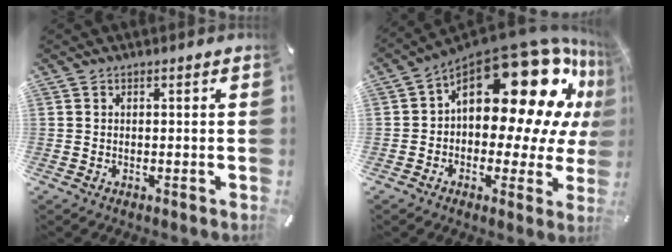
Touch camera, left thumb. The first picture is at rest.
{"total": 26.1, "force": [10.5, 13.4, 19.8], "torque": [-0.298, -0.090, 0.180]}